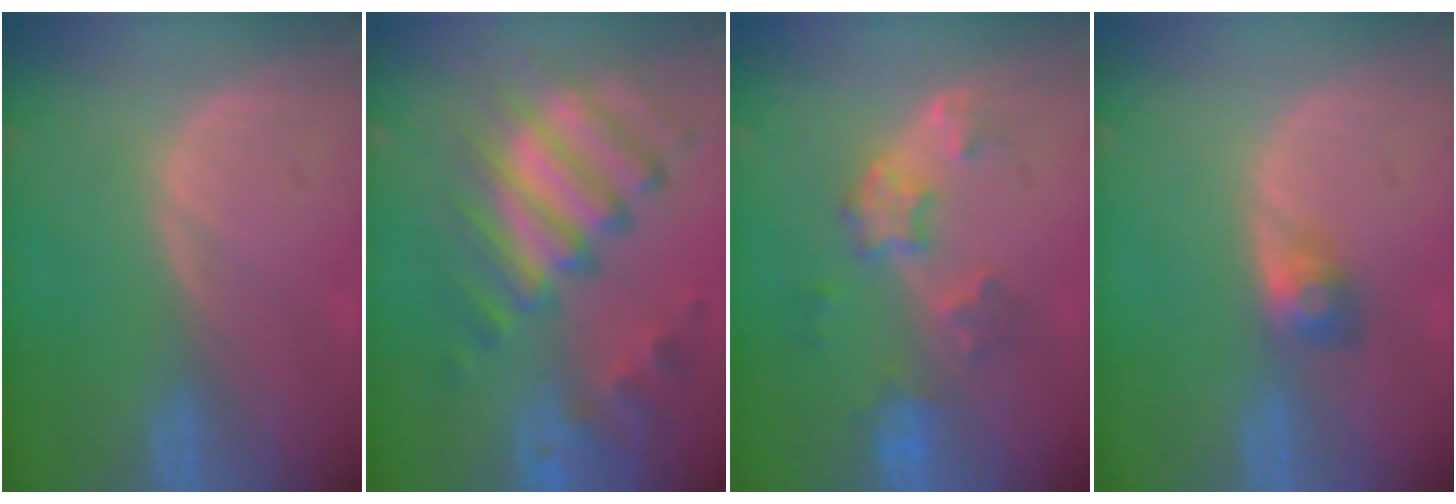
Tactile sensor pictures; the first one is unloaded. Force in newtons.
{"total": 11.4, "press": 9.9, "slide": 5.7}
{"total": 6.0, "press": 5.5, "slide": 2.4}
{"total": 2.9, "press": 2.7, "slide": 1.1}